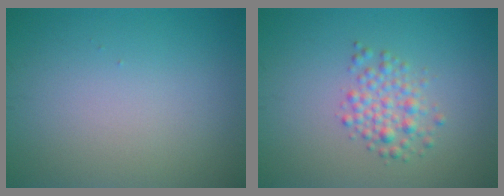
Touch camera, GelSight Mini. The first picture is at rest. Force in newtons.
{"total": 2.6, "press": 2.5, "slide": 0.0}